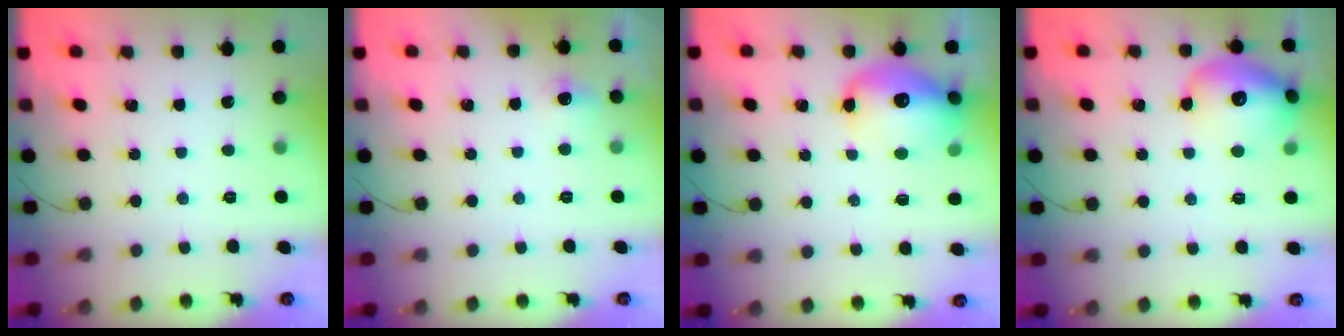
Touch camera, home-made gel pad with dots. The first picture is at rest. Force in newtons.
{"total": 4.3, "press": 4.0, "slide": 1.6}
{"total": 14.6, "press": 14.2, "slide": 3.4}
{"total": 15.1, "press": 15.0, "slide": 1.6}